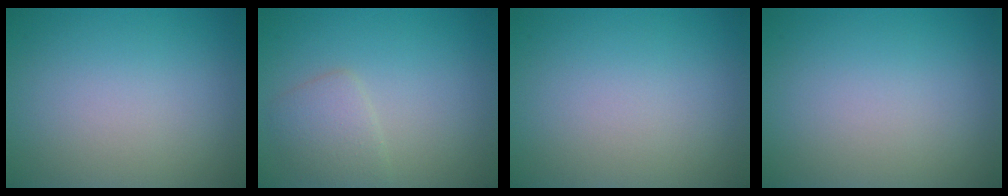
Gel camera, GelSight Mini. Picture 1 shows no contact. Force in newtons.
{"total": 2.3, "press": 2.3, "slide": 0.0}
{"total": 0.0}
{"total": 0.0}